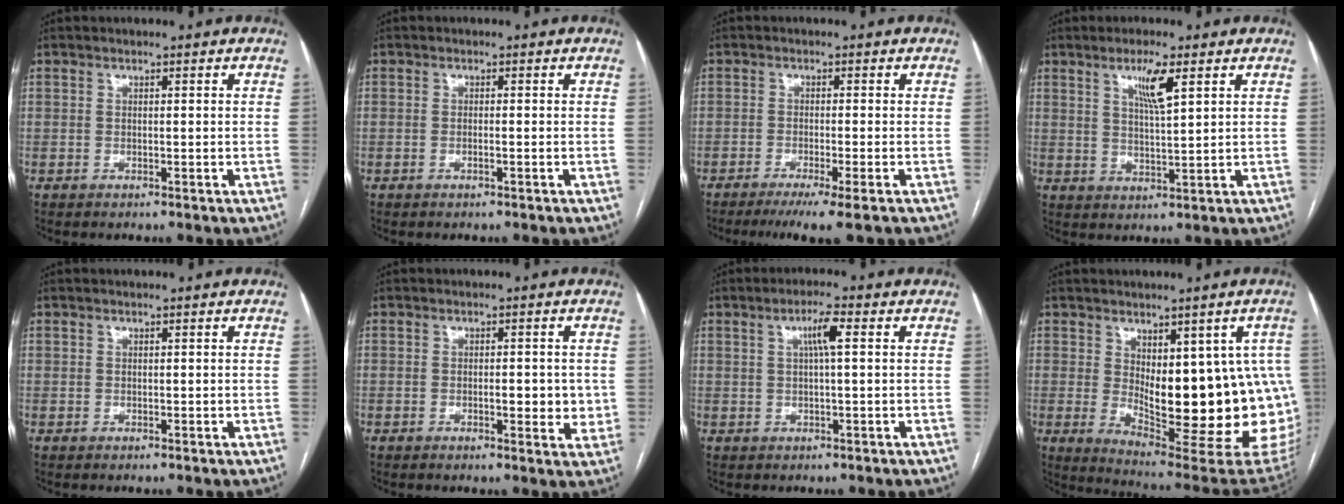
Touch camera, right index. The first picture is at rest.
{"total": 0.7, "force": [-0.2, 0.0, 0.7], "torque": [-0.015, 0.002, 0.000]}
{"total": 6.2, "force": [-4.3, -0.5, 4.4], "torque": [-0.061, -0.014, -0.067]}
{"total": 5.5, "force": [2.8, 0.3, 4.8], "torque": [-0.086, -0.004, 0.051]}
{"total": 0.0}
{"total": 4.4, "force": [-0.3, 1.7, 4.0], "torque": [-0.055, -0.002, -0.001]}
{"total": 3.9, "force": [1.1, 0.2, 3.7], "torque": [-0.068, 0.008, 0.019]}
{"total": 21.5, "force": [-0.8, 7.2, 20.2], "torque": [-0.187, -0.004, 0.024]}